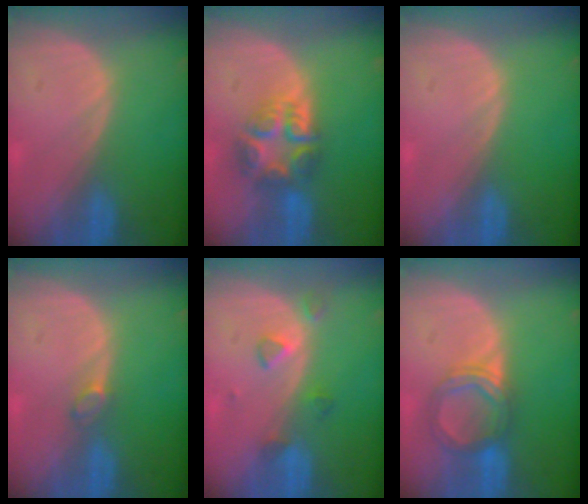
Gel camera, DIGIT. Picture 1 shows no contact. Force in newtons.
{"total": 7.8, "press": 6.7, "slide": 3.9}
{"total": 0.0}
{"total": 1.4, "press": 1.4, "slide": 0.2}
{"total": 3.2, "press": 3.1, "slide": 0.8}
{"total": 5.5, "press": 5.2, "slide": 1.8}